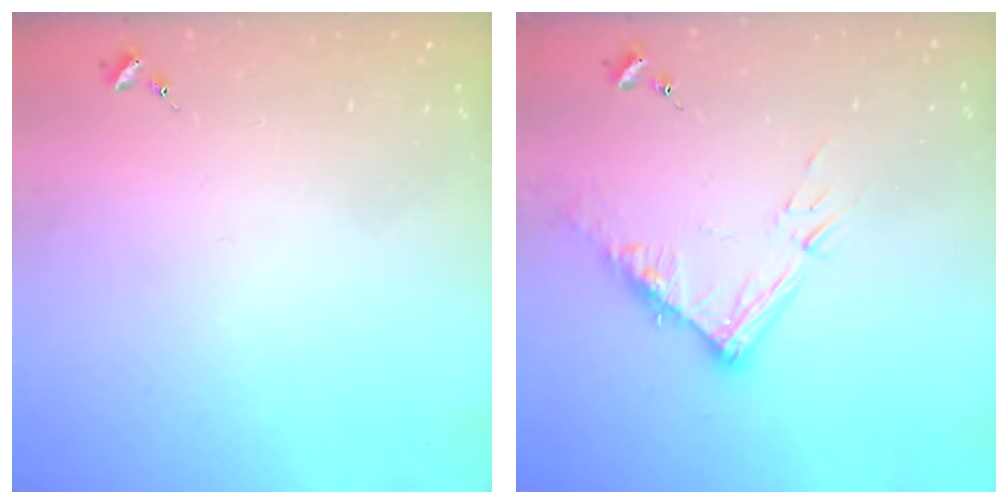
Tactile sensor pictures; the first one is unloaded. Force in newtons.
{"total": 12.1, "press": 12.1, "slide": 1.2}